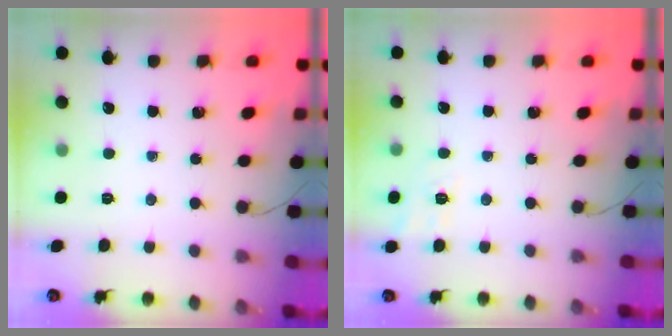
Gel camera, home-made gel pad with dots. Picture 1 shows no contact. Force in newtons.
{"total": 7.4, "press": 7.1, "slide": 2.2}